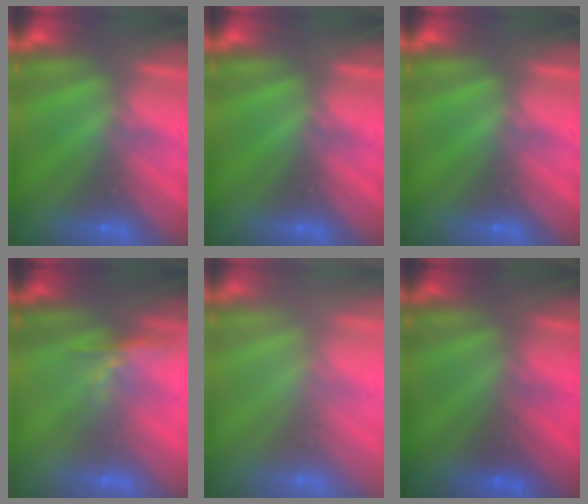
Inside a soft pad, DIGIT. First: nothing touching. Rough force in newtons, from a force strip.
{"total": 0.0}
{"total": 0.0}
{"total": 2.2}
{"total": 2.4}
{"total": 1.7}